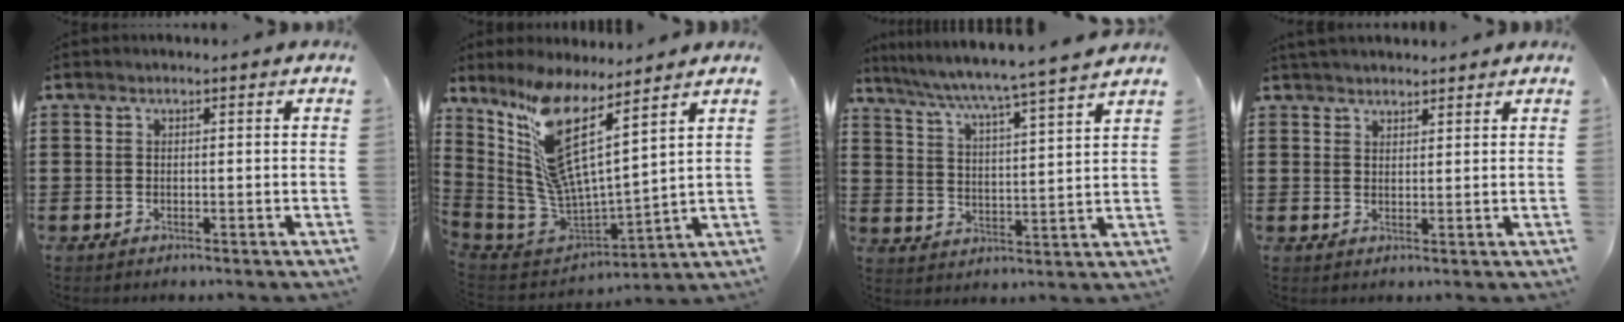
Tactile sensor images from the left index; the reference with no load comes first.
{"total": 11.9, "force": [6.9, 1.7, 9.5], "torque": [-0.238, -0.080, 0.110]}
{"total": 4.7, "force": [4.1, -1.1, 2.1], "torque": [-0.060, -0.041, 0.059]}
{"total": 2.5, "force": [2.4, 0.5, 0.3], "torque": [-0.011, 0.001, 0.048]}